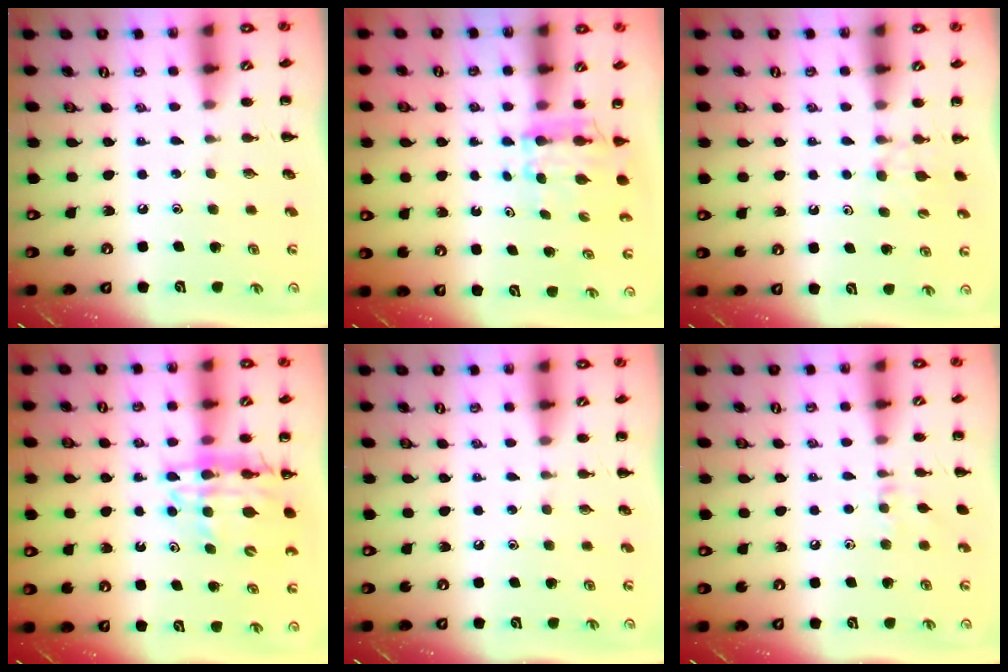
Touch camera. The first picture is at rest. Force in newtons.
{"total": 5.9, "press": 5.9, "slide": 0.7}
{"total": 5.0, "press": 4.8, "slide": 1.4}
{"total": 14.2, "press": 13.6, "slide": 3.8}
{"total": 0.0}
{"total": 6.3, "press": 6.0, "slide": 1.8}